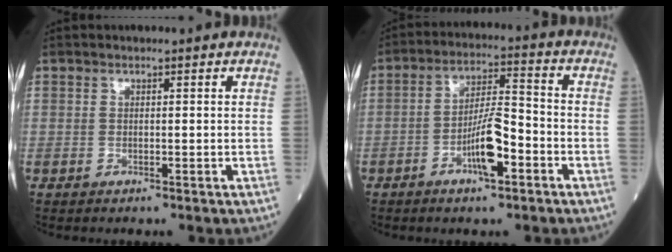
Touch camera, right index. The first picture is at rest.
{"total": 9.0, "force": [-3.9, 1.6, 7.9], "torque": [-0.151, 0.010, -0.070]}